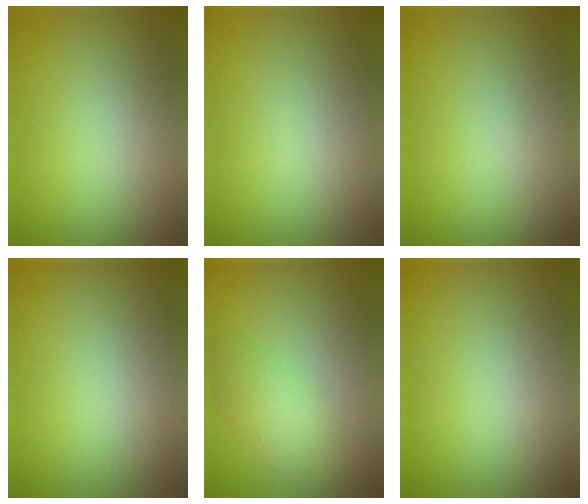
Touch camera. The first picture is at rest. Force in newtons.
{"total": 0.0}
{"total": 0.0}
{"total": 0.0}
{"total": 1.9, "press": 1.9, "slide": 0.2}
{"total": 0.0}